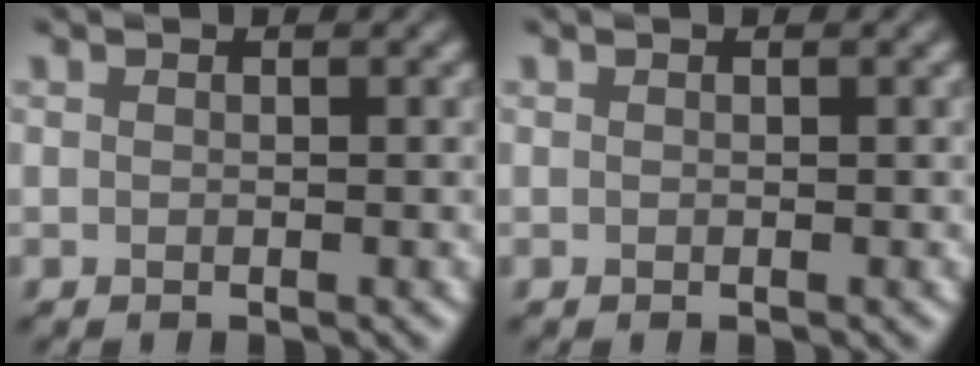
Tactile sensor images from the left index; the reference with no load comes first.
{"total": 0.0}